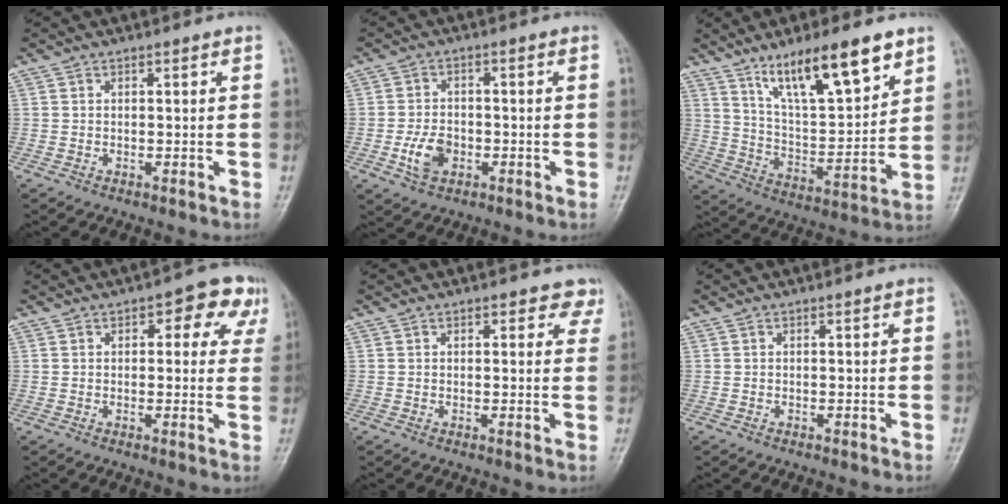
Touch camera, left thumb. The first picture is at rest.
{"total": 5.8, "force": [-1.8, 4.0, 3.8], "torque": [-0.064, 0.008, -0.033]}
{"total": 16.9, "force": [10.7, 4.5, 12.3], "torque": [-0.182, -0.050, 0.196]}
{"total": 7.8, "force": [3.3, 4.3, 5.7], "torque": [-0.022, 0.000, 0.029]}
{"total": 3.6, "force": [2.7, 2.0, 1.4], "torque": [0.017, -0.010, 0.021]}
{"total": 0.0}